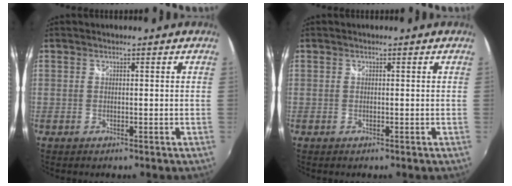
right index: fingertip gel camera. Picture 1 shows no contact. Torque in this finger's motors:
{"motor_torque": [-0.05, 0.08, -0.01, 0.00]}